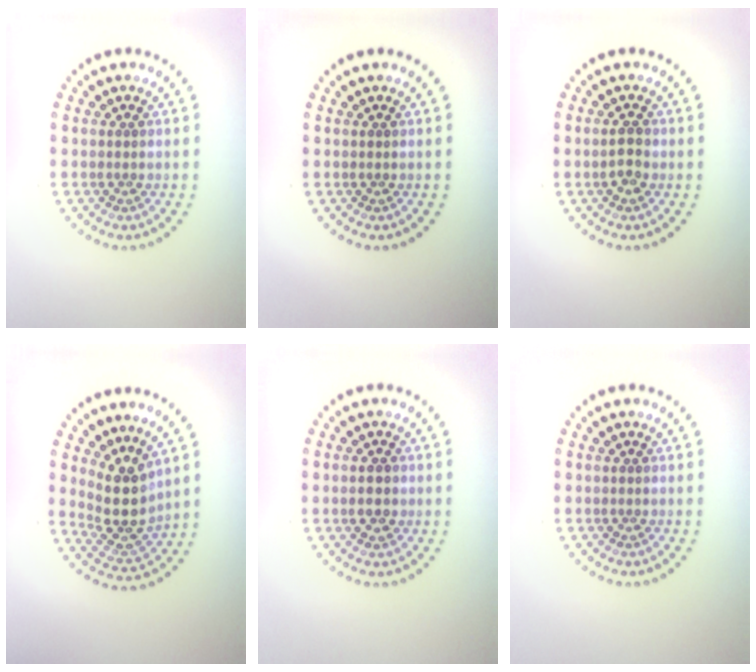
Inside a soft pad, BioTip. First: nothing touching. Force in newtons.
{"total": 0.0}
{"total": 1.8, "press": 1.8, "slide": 0.2}
{"total": 4.3, "press": 3.4, "slide": 2.6}
{"total": 2.3, "press": 2.3, "slide": 0.0}
{"total": 0.0}